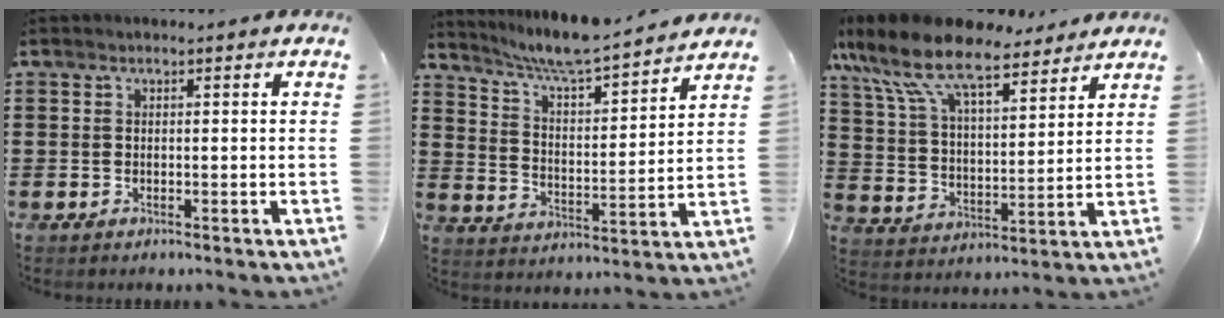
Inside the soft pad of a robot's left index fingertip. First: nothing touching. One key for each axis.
{"total": 6.5, "fx": 6.1, "fy": -0.1, "fz": 2.2, "tx": -0.070, "ty": -0.044, "tz": 0.101}
{"total": 12.0, "fx": 9.5, "fy": 3.4, "fz": 6.6, "tx": -0.162, "ty": -0.037, "tz": 0.166}